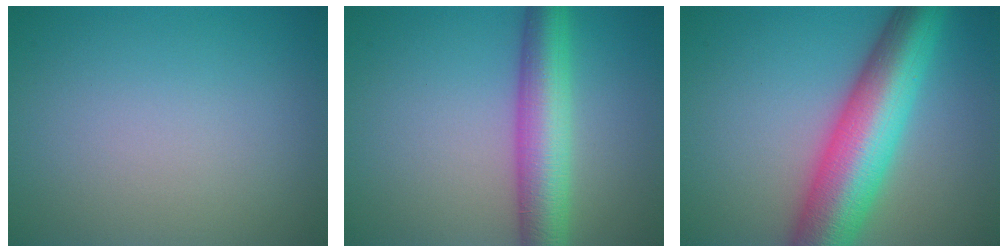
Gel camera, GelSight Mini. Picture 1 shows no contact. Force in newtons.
{"total": 6.6, "press": 6.6, "slide": 0.0}
{"total": 11.2, "press": 11.2, "slide": 0.2}